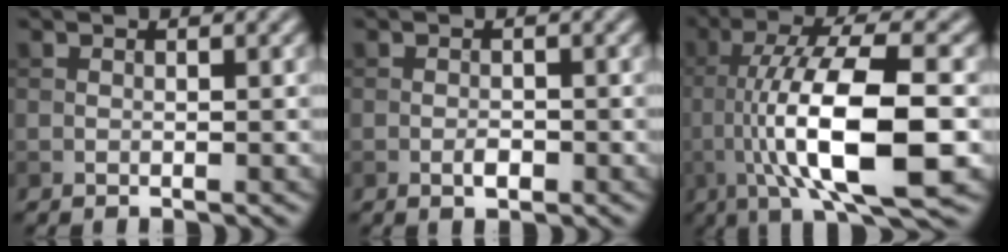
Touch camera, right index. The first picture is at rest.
{"total": 1.2, "force": [-0.5, 0.6, 0.9], "torque": [-0.015, 0.000, -0.010]}
{"total": 11.9, "force": [-1.8, 3.2, 11.3], "torque": [-0.186, 0.010, -0.032]}